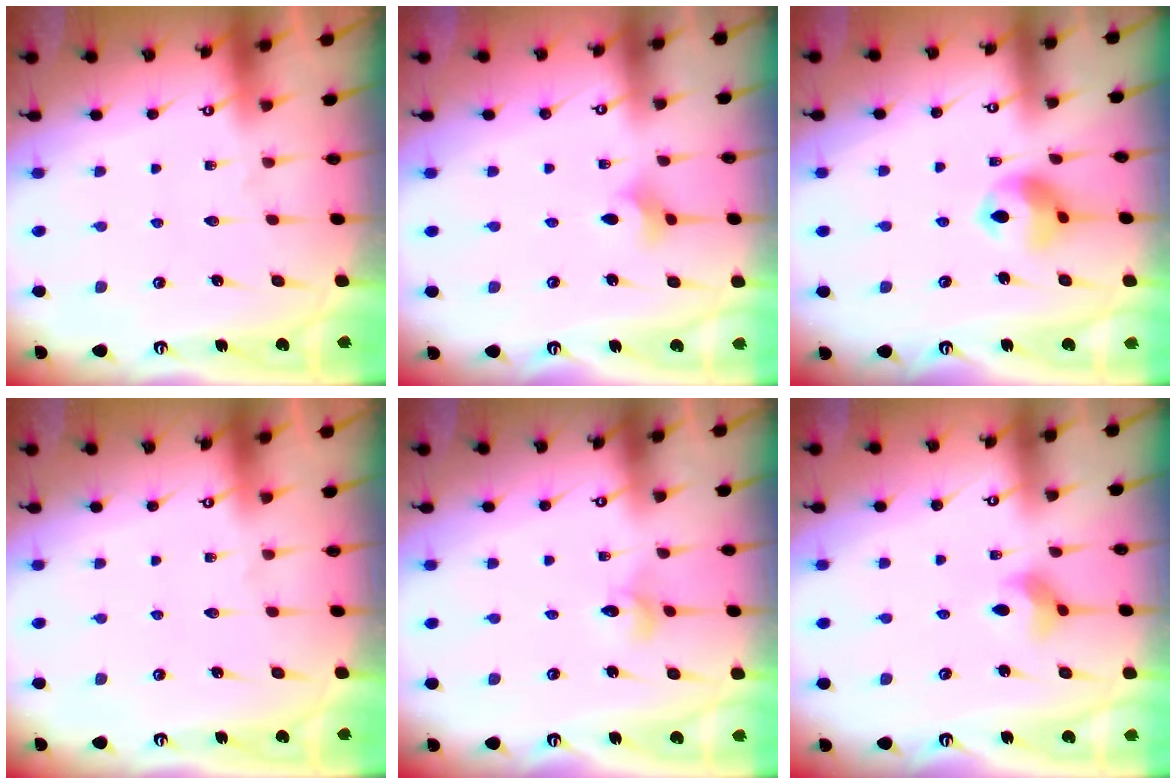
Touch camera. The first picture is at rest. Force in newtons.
{"total": 3.6, "press": 3.6, "slide": 0.7}
{"total": 9.9, "press": 9.8, "slide": 1.2}
{"total": 0.0}
{"total": 3.1, "press": 3.0, "slide": 0.4}
{"total": 3.9, "press": 3.8, "slide": 0.6}